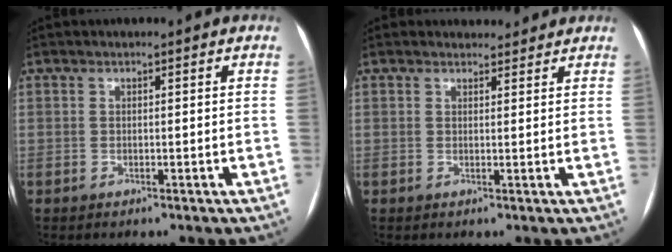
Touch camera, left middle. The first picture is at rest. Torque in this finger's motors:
{"motor_torque": [0.16, -0.32, -0.08, 0.00]}